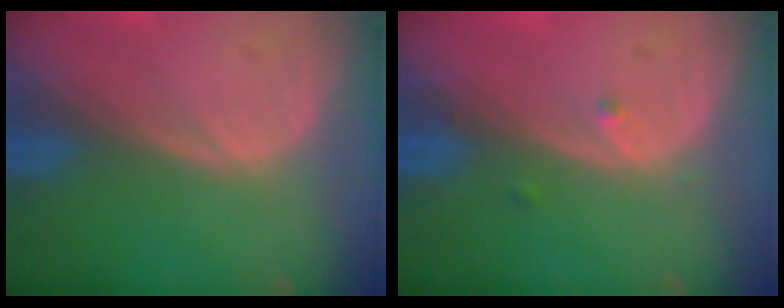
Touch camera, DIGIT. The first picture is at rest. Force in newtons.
{"total": 1.0, "press": 0.8, "slide": 0.6}